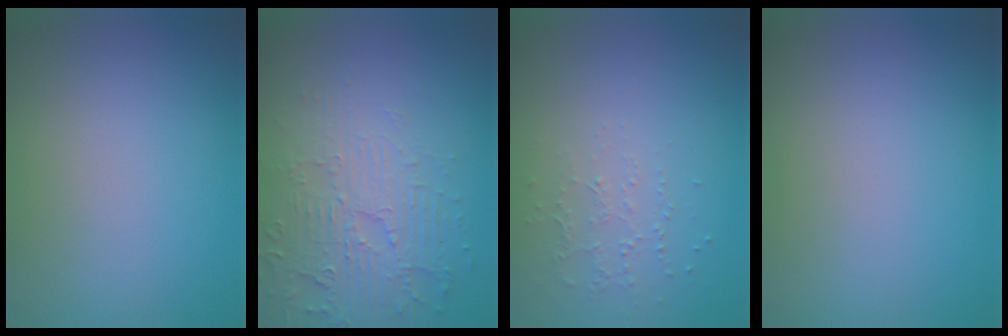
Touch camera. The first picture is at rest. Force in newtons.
{"total": 5.5, "press": 3.6, "slide": 4.1}
{"total": 1.0, "press": 0.6, "slide": 0.8}
{"total": 0.0}